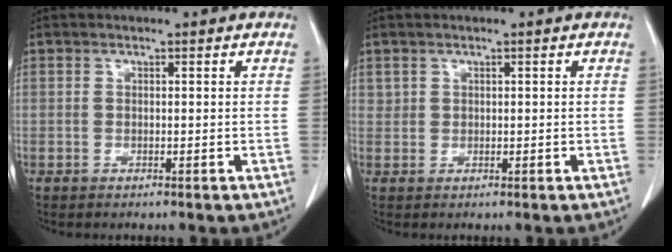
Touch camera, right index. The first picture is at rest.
{"total": 0.8, "force": [0.4, 0.7, 0.0], "torque": [0.010, 0.006, 0.007]}